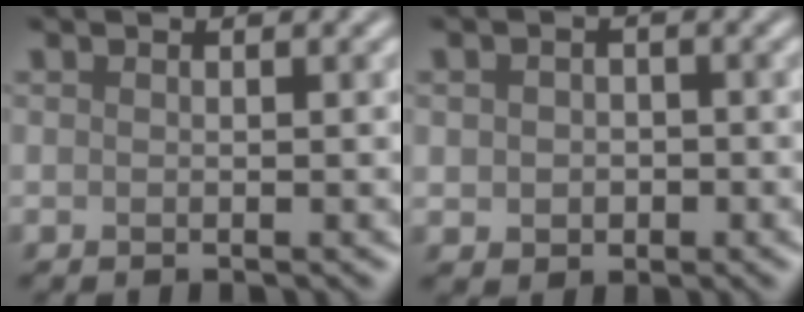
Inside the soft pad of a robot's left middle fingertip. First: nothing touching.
{"total": 2.2, "force": [-0.2, 1.9, 1.1], "torque": [-0.016, -0.005, -0.006]}